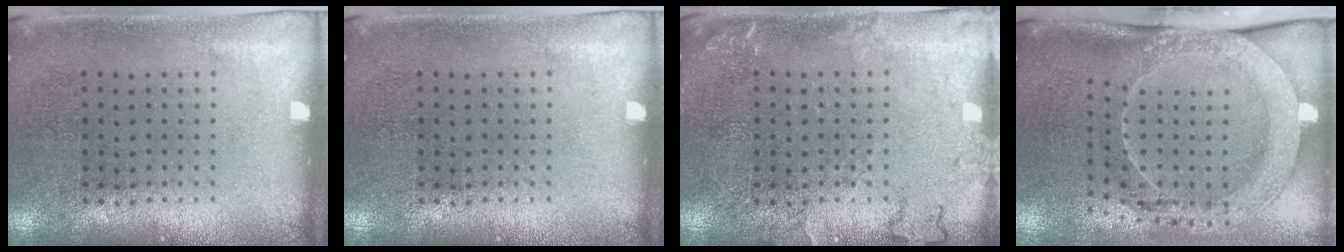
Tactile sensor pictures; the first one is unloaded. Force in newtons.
{"total": 0.0}
{"total": 1.9, "press": 1.9, "slide": 0.3}
{"total": 2.2, "press": 2.1, "slide": 0.7}